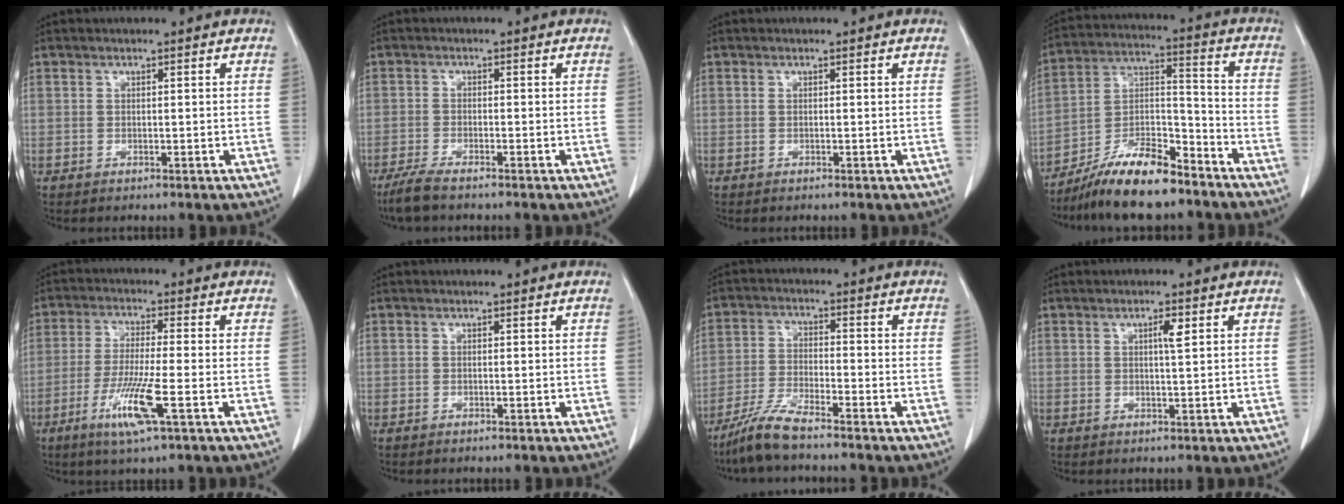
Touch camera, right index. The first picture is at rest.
{"total": 4.1, "force": [-3.3, 0.4, 2.3], "torque": [-0.049, -0.010, -0.060]}
{"total": 0.0}
{"total": 13.3, "force": [-10.8, 2.7, 7.2], "torque": [-0.135, 0.013, -0.193]}
{"total": 8.5, "force": [-3.5, -0.1, 7.8], "torque": [-0.154, -0.020, -0.066]}
{"total": 0.0}
{"total": 6.7, "force": [-5.6, 0.2, 3.6], "torque": [-0.083, -0.021, -0.115]}
{"total": 2.0, "force": [0.8, 0.1, 1.8], "torque": [-0.034, -0.001, 0.012]}